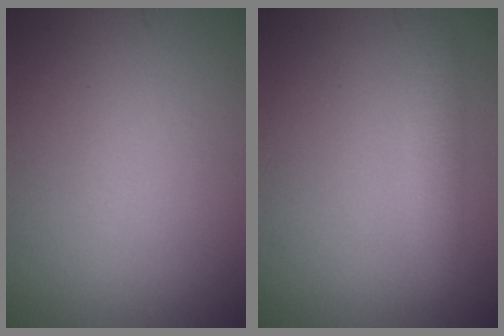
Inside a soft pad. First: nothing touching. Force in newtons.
{"total": 1.8, "press": 1.8, "slide": 0.2}